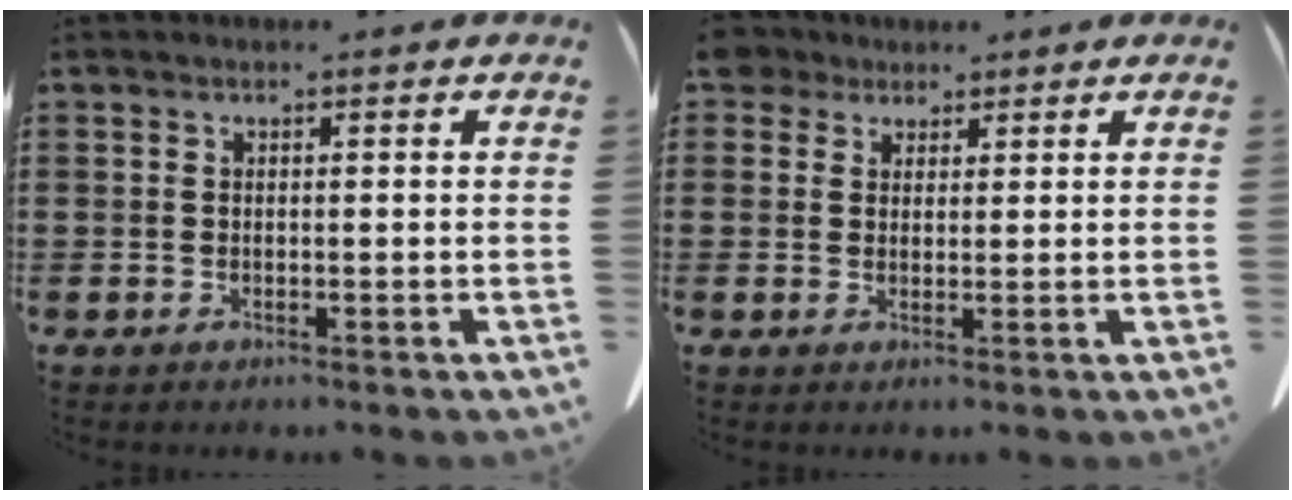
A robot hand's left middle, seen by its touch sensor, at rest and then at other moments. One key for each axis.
{"total": 3.2, "fx": 2.4, "fy": 2.0, "fz": 0.7, "tx": -0.018, "ty": 0.007, "tz": 0.045}